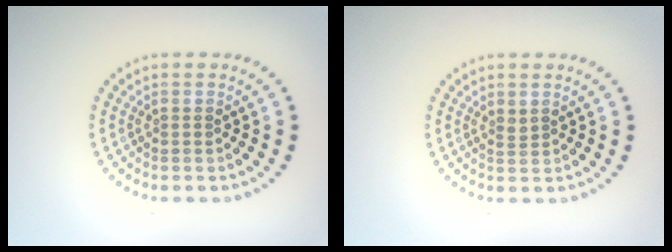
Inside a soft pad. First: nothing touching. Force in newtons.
{"total": 0.7, "press": 0.6, "slide": 0.3}